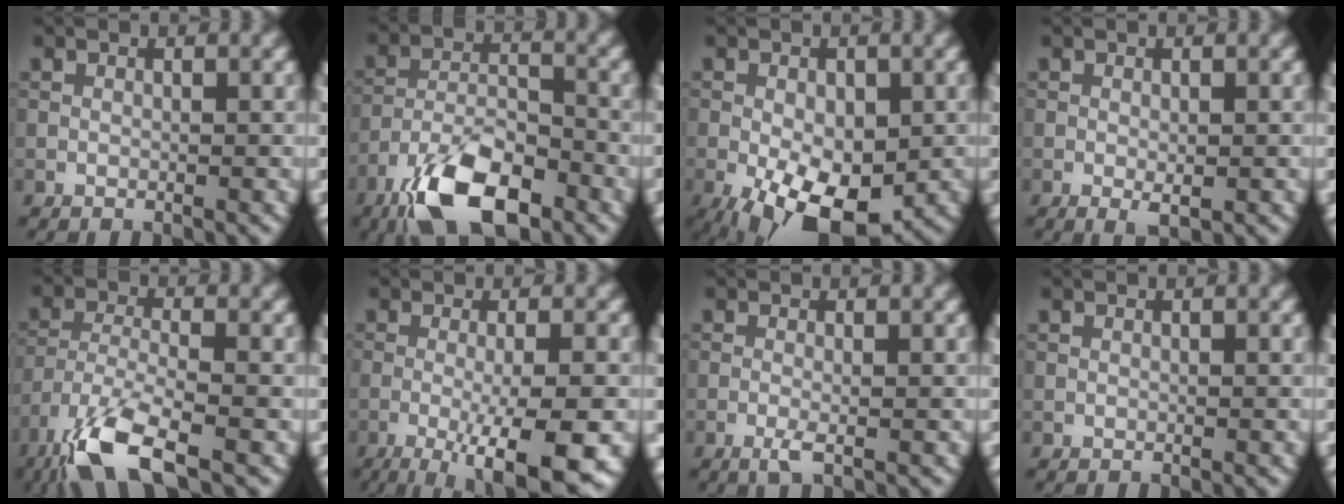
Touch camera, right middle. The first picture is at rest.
{"total": 9.4, "force": [-6.1, 3.6, 6.2], "torque": [-0.109, -0.003, -0.119]}
{"total": 9.9, "force": [-3.7, 5.0, 7.7], "torque": [-0.127, -0.026, -0.056]}
{"total": 1.4, "force": [-0.3, 0.5, 1.2], "torque": [-0.022, -0.007, -0.002]}
{"total": 7.8, "force": [-5.1, 2.2, 5.5], "torque": [-0.112, -0.010, -0.106]}
{"total": 9.4, "force": [-3.2, 2.3, 8.6], "torque": [-0.118, -0.009, -0.046]}
{"total": 1.4, "force": [-0.5, 0.2, 1.3], "torque": [-0.027, -0.004, -0.013]}
{"total": 0.0}